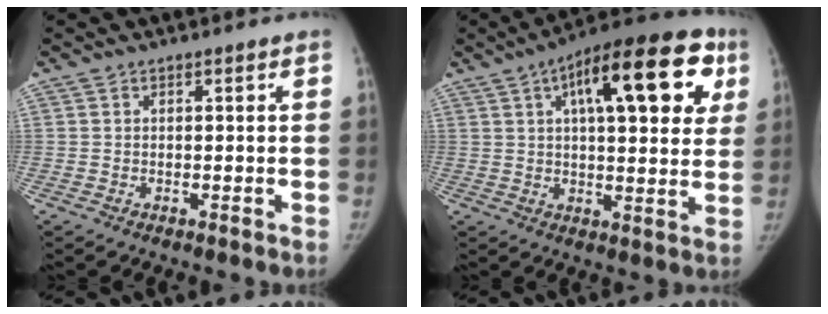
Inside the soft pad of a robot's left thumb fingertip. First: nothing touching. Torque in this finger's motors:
{"motor_torque": [0.57, 0.61, 0.85, 0.27, 0.13]}